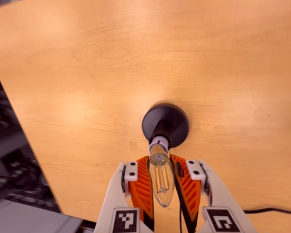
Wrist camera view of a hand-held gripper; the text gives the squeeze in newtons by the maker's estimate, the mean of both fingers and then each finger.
{"total": 18.6, "left": 18.4, "right": 18.9}